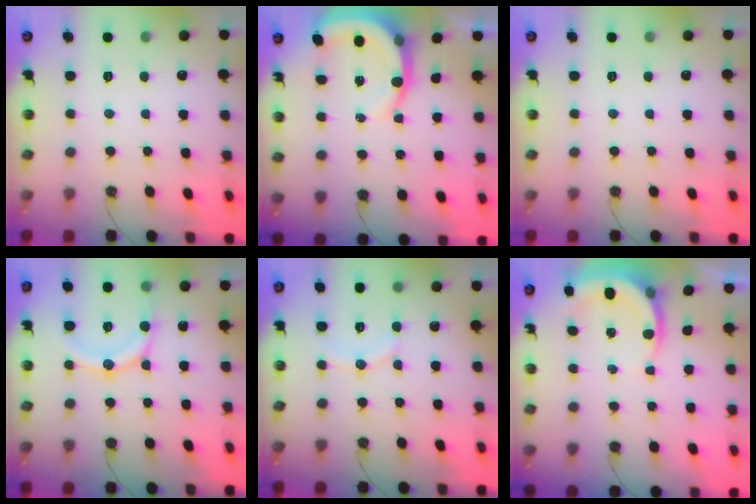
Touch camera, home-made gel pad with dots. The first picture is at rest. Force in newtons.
{"total": 7.7, "press": 7.6, "slide": 0.9}
{"total": 0.0}
{"total": 14.1, "press": 13.8, "slide": 2.9}
{"total": 7.2, "press": 6.9, "slide": 2.0}
{"total": 4.7, "press": 4.7, "slide": 0.3}